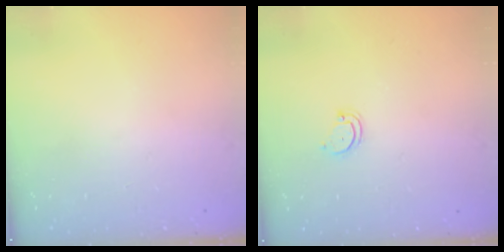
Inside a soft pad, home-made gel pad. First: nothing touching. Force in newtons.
{"total": 2.8, "press": 2.8, "slide": 0.2}